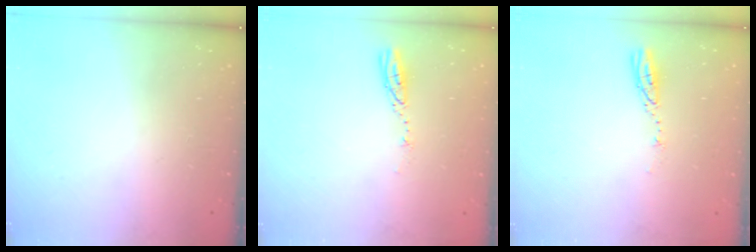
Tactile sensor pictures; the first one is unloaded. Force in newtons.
{"total": 3.8, "press": 3.8, "slide": 0.4}
{"total": 3.8, "press": 3.8, "slide": 0.4}